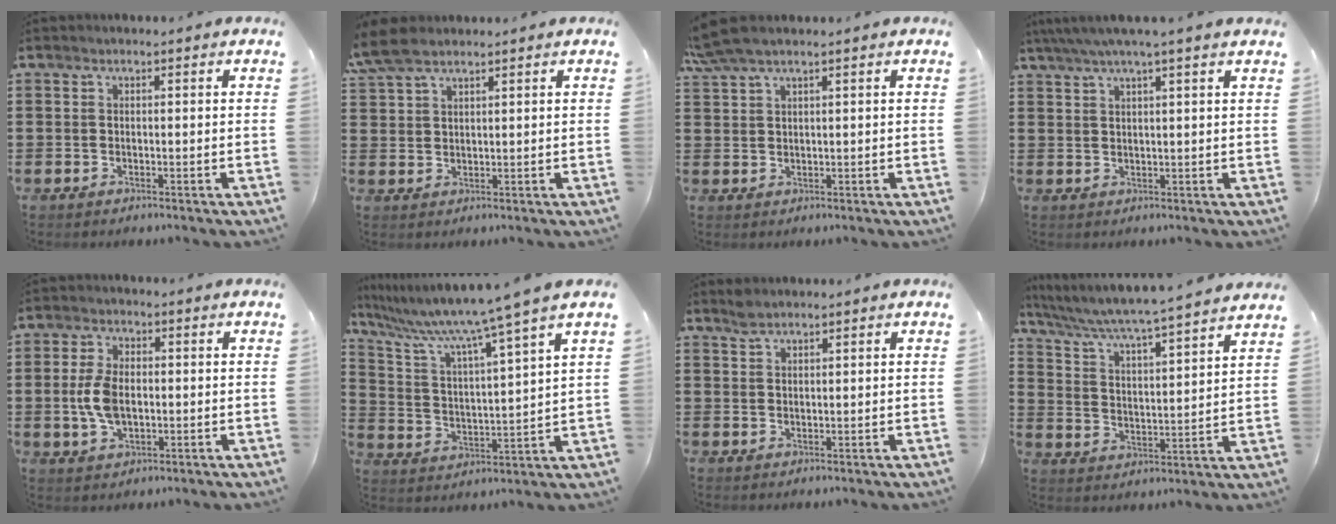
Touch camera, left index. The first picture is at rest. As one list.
[{"total": 5.2, "force": [3.9, 1.8, 3.0], "torque": [-0.075, 0.002, 0.071]}, {"total": 4.0, "force": [2.8, 0.5, 2.8], "torque": [-0.061, 0.005, 0.052]}, {"total": 3.2, "force": [2.4, -0.3, 2.1], "torque": [-0.047, 0.001, 0.042]}, {"total": 6.1, "force": [0.0, 3.4, 5.1], "torque": [-0.125, -0.001, -0.008]}, {"total": 8.7, "force": [7.1, -1.1, 4.9], "torque": [-0.127, -0.052, 0.108]}, {"total": 1.8, "force": [1.6, 0.4, 0.7], "torque": [-0.016, 0.001, 0.030]}, {"total": 4.7, "force": [4.3, -0.8, 1.7], "torque": [-0.056, -0.041, 0.063]}]